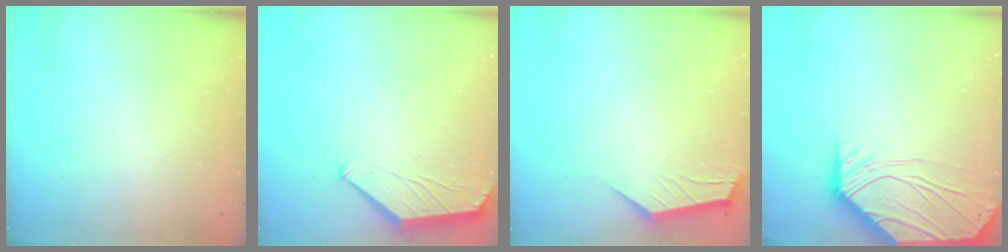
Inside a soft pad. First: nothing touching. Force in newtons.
{"total": 1.6, "press": 1.6, "slide": 0.4}
{"total": 1.7, "press": 1.7, "slide": 0.1}
{"total": 6.2, "press": 6.1, "slide": 1.0}